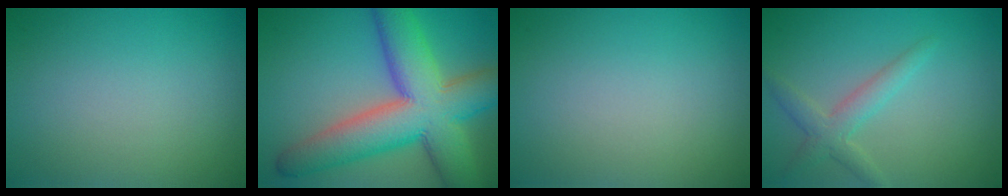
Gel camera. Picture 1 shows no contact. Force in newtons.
{"total": 11.9, "press": 11.9, "slide": 0.4}
{"total": 0.0}
{"total": 2.5, "press": 2.5, "slide": 0.2}